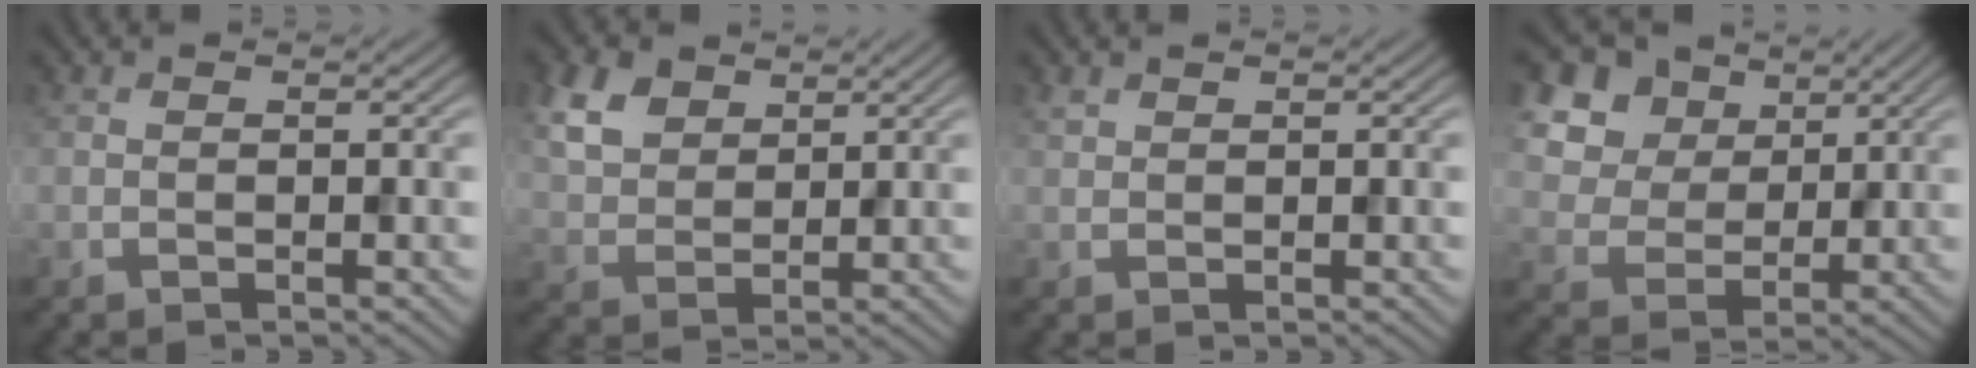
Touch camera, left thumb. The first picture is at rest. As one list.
[{"total": 6.1, "force": [3.3, 3.9, 3.3], "torque": [-0.091, 0.005, 0.069]}, {"total": 0.7, "force": [0.6, 0.3, 0.2], "torque": [-0.007, 0.000, 0.014]}, {"total": 10.6, "force": [5.4, 7.6, 4.9], "torque": [-0.161, 0.009, 0.118]}]